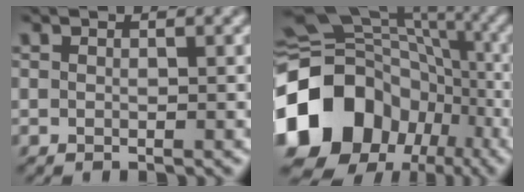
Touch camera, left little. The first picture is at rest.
{"total": 17.4, "force": [-6.1, 14.1, 8.1], "torque": [-0.199, 0.007, -0.121]}